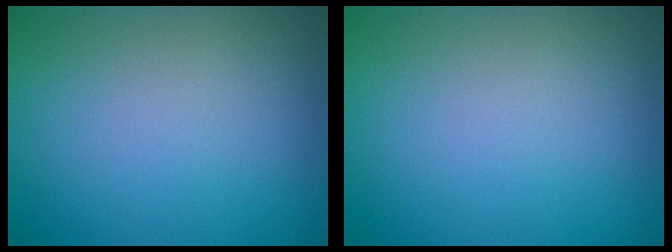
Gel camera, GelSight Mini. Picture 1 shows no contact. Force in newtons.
{"total": 0.0}